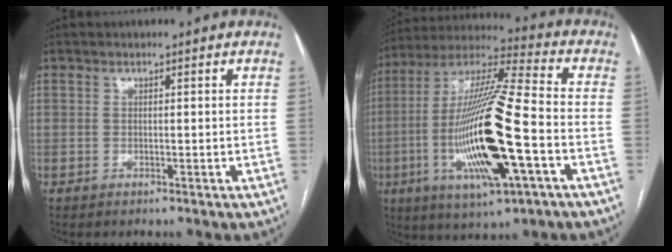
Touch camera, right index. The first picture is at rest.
{"total": 21.6, "force": [-5.1, 2.4, 20.9], "torque": [-0.435, -0.020, -0.092]}